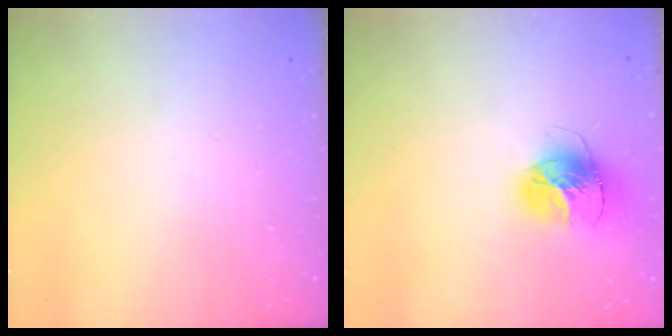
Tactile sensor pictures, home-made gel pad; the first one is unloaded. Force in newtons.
{"total": 15.4, "press": 15.3, "slide": 1.7}